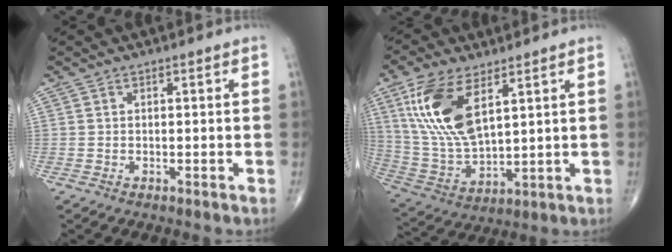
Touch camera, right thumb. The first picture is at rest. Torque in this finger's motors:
{"motor_torque": [-1.06, 1.72, 1.46, 0.64, 0.24]}